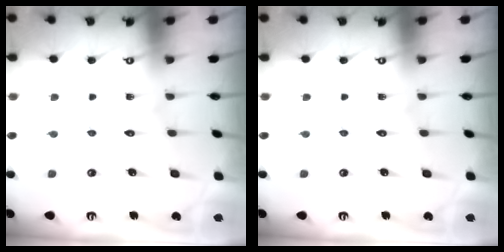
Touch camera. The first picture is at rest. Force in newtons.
{"total": 0.0}